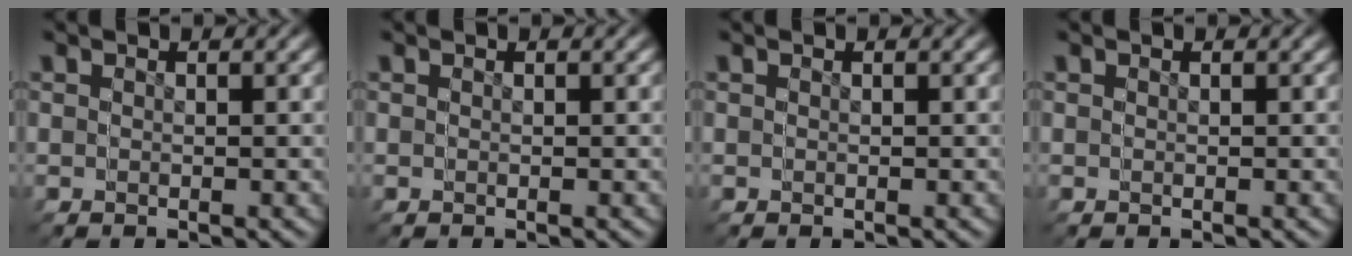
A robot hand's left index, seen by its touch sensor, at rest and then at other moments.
{"total": 0.0}
{"total": 0.0}
{"total": 0.0}